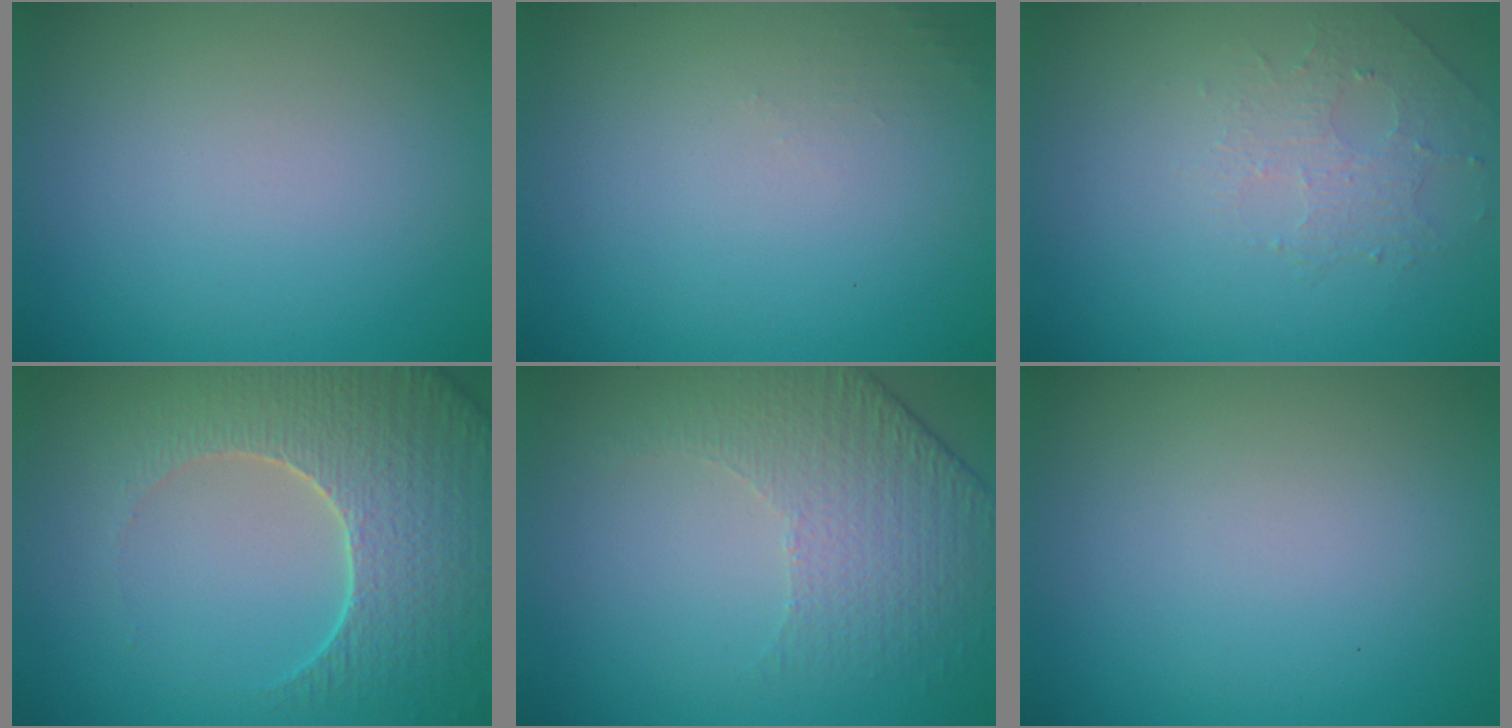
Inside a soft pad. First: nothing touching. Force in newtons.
{"total": 0.7, "press": 0.6, "slide": 0.1}
{"total": 1.5, "press": 1.0, "slide": 1.1}
{"total": 6.1, "press": 5.2, "slide": 3.2}
{"total": 4.7, "press": 3.2, "slide": 3.4}
{"total": 0.0}